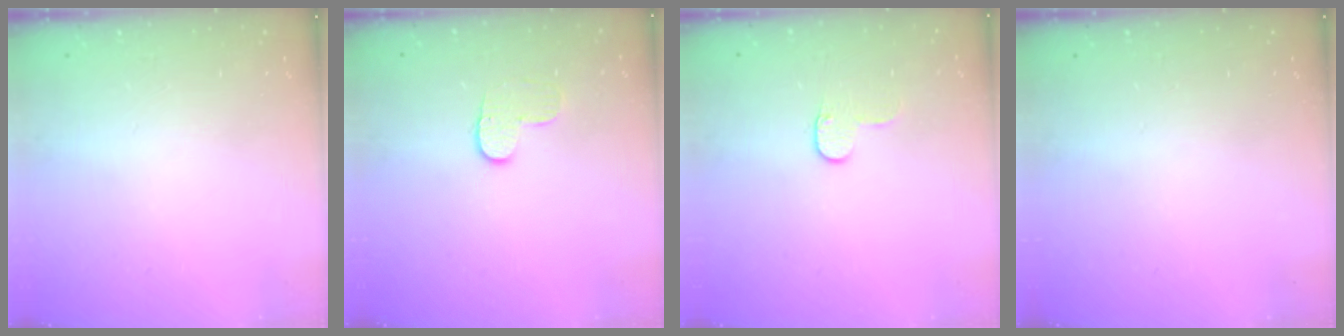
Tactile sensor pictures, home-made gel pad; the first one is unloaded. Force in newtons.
{"total": 6.3, "press": 6.3, "slide": 0.7}
{"total": 5.1, "press": 5.1, "slide": 0.5}
{"total": 0.0}